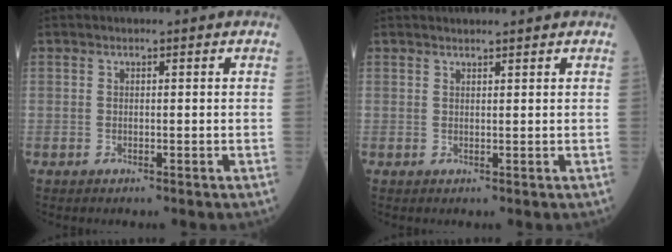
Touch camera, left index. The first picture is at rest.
{"total": 2.6, "force": [2.5, 0.0, 0.7], "torque": [-0.009, 0.017, 0.035]}